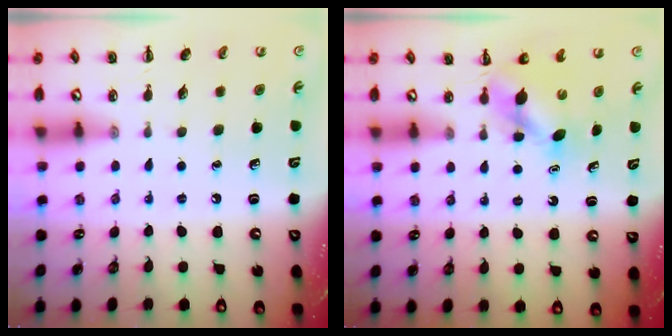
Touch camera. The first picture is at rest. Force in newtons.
{"total": 4.4, "press": 4.4, "slide": 0.4}